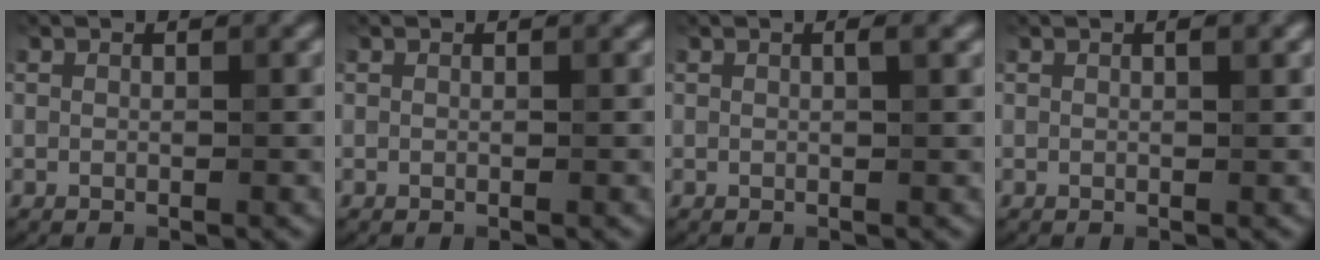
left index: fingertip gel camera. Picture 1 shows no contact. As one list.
[{"total": 0.0}, {"total": 0.8, "force": [0.3, 0.2, 0.8], "torque": [-0.010, 0.004, 0.004]}, {"total": 0.7, "force": [0.3, 0.2, 0.7], "torque": [-0.009, 0.002, 0.005]}]